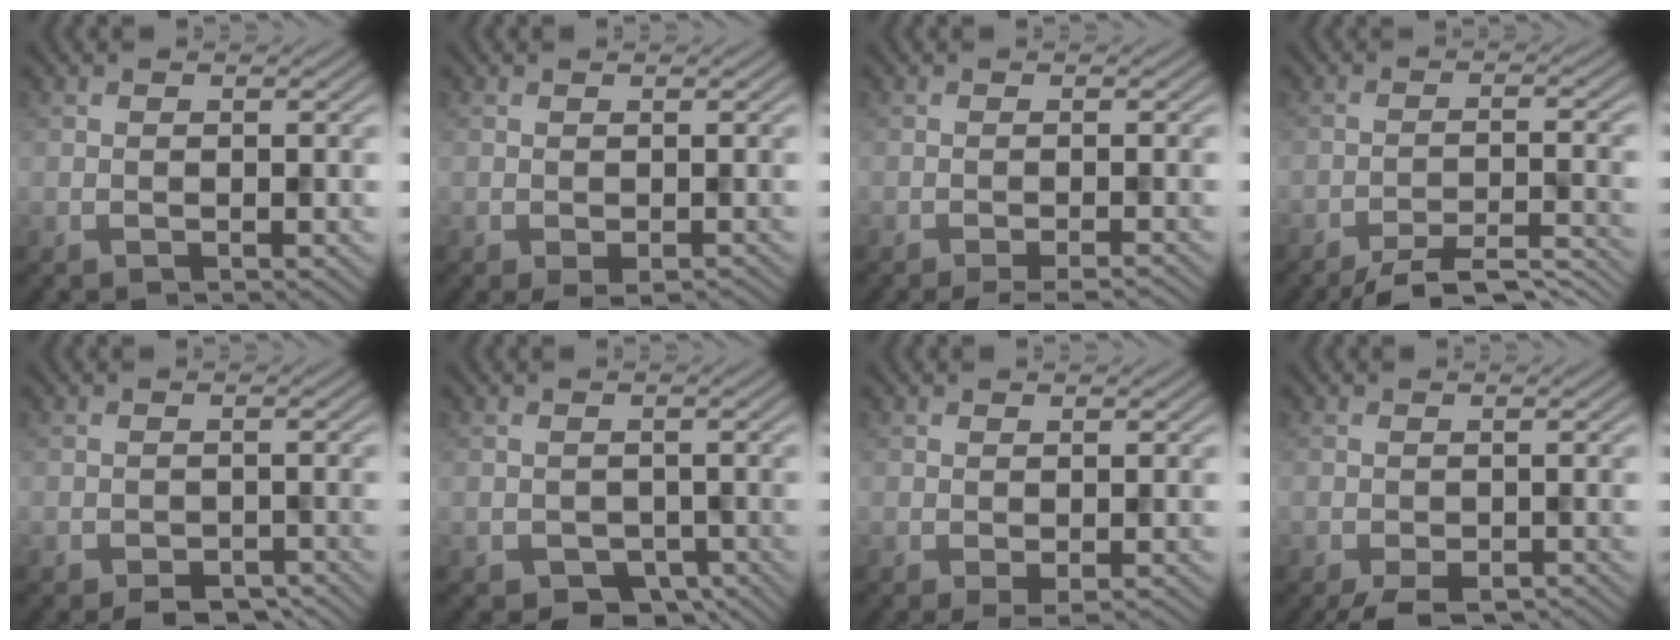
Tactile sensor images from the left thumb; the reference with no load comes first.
{"total": 2.0, "force": [-1.2, 0.9, 1.4], "torque": [-0.026, -0.006, -0.014]}
{"total": 2.5, "force": [-1.9, 0.3, 1.7], "torque": [-0.026, 0.004, -0.033]}
{"total": 7.0, "force": [-5.9, 1.2, 3.6], "torque": [-0.067, 0.000, -0.085]}
{"total": 3.6, "force": [-2.9, 1.5, 1.4], "torque": [-0.022, -0.009, -0.044]}
{"total": 3.0, "force": [-1.8, 2.2, 1.0], "torque": [-0.017, -0.013, -0.029]}
{"total": 1.8, "force": [-0.9, 0.6, 1.4], "torque": [-0.030, -0.007, -0.012]}
{"total": 4.1, "force": [-3.1, 1.8, 2.1], "torque": [-0.032, -0.013, -0.054]}